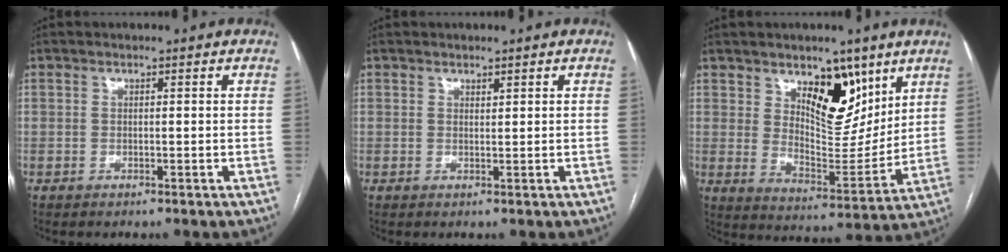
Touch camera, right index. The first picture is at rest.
{"total": 0.6, "force": [0.5, 0.1, 0.2], "torque": [-0.005, -0.004, 0.008]}
{"total": 11.6, "force": [6.8, 5.3, 7.8], "torque": [-0.112, -0.013, 0.121]}